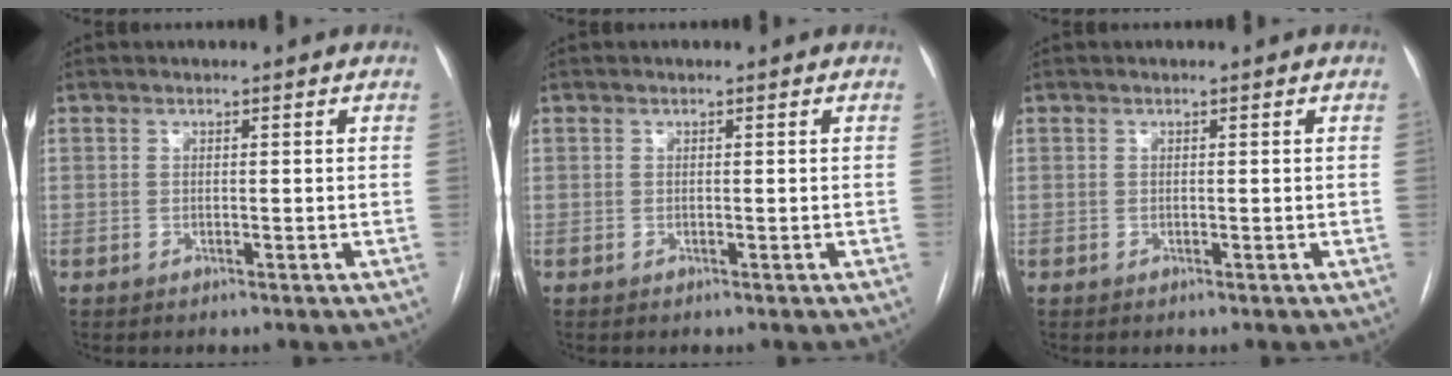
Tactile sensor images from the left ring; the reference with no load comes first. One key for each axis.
{"total": 0.0}
{"total": 0.0}